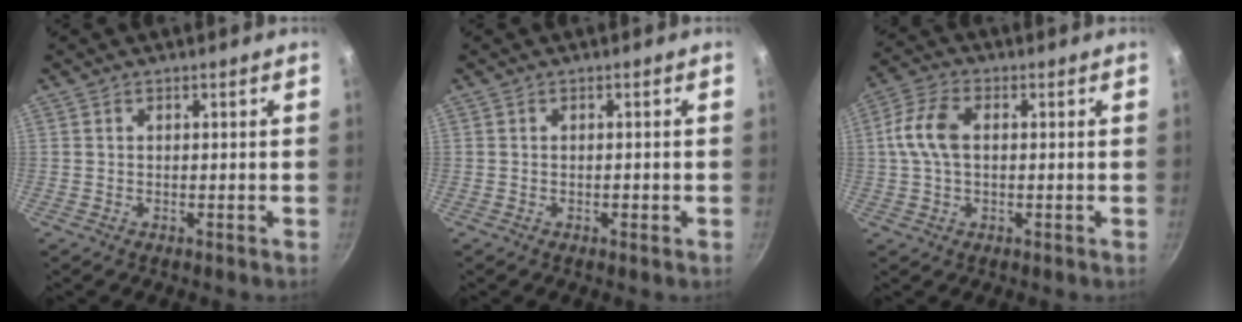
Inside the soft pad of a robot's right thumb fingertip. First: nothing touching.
{"total": 1.0, "force": [-0.3, 0.5, 0.8], "torque": [-0.011, 0.003, -0.005]}
{"total": 7.9, "force": [0.8, 4.8, 6.2], "torque": [-0.129, 0.021, 0.008]}